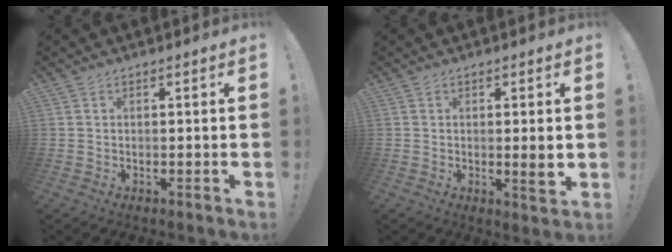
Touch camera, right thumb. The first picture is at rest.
{"total": 3.9, "force": [0.1, 0.3, 3.9], "torque": [-0.056, -0.010, 0.001]}